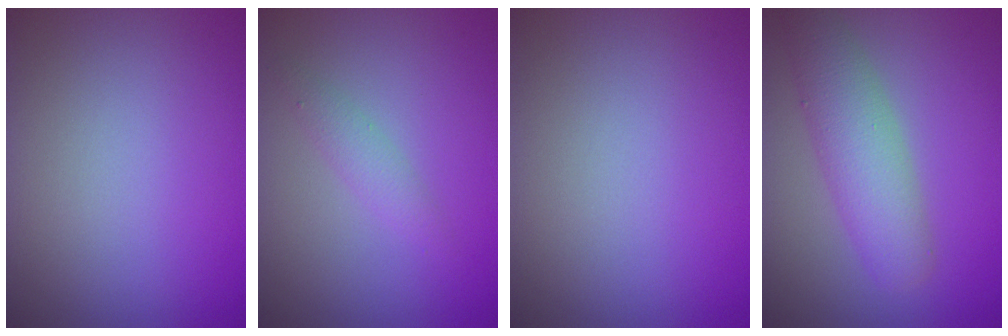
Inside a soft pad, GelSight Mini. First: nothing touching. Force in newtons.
{"total": 1.5, "press": 1.5, "slide": 0.0}
{"total": 0.0}
{"total": 4.8, "press": 4.8, "slide": 0.2}